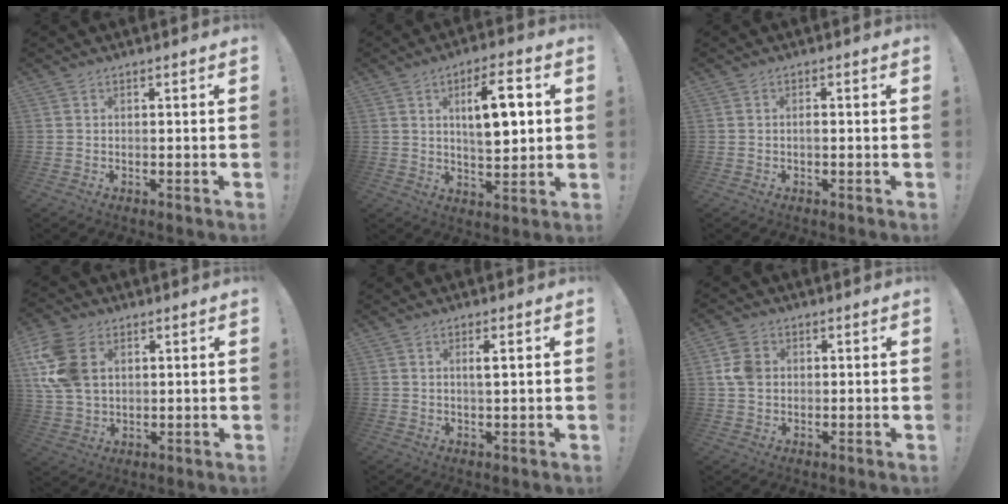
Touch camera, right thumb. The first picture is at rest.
{"total": 12.1, "force": [2.9, 4.6, 10.8], "torque": [-0.153, -0.002, 0.043]}
{"total": 1.0, "force": [-0.5, 0.4, 0.8], "torque": [-0.015, 0.002, -0.009]}
{"total": 14.3, "force": [4.5, 9.9, 9.3], "torque": [-0.198, -0.003, 0.092]}
{"total": 2.3, "force": [0.7, 0.0, 2.2], "torque": [-0.031, -0.007, 0.006]}
{"total": 7.0, "force": [0.9, 5.7, 4.1], "torque": [-0.082, 0.013, 0.021]}